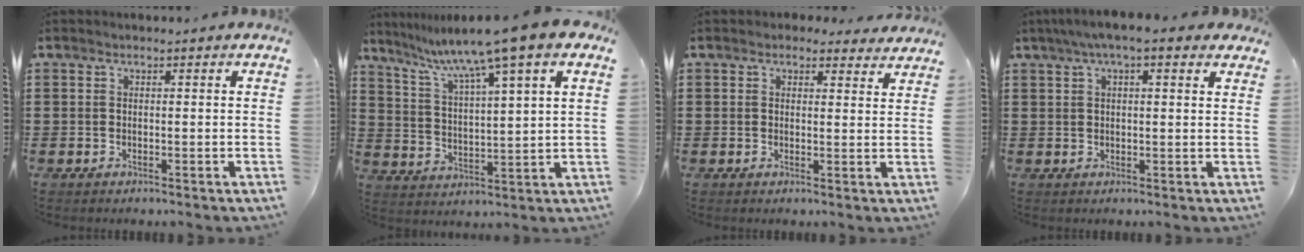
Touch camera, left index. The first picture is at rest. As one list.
[{"total": 9.3, "force": [7.3, -0.6, 5.7], "torque": [-0.137, -0.041, 0.115]}, {"total": 2.6, "force": [2.4, 0.9, 0.4], "torque": [-0.008, -0.007, 0.043]}, {"total": 4.9, "force": [3.2, 0.8, 3.6], "torque": [-0.077, 0.006, 0.055]}]